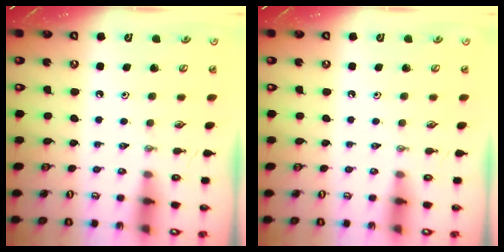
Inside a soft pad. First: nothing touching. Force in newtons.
{"total": 0.0}